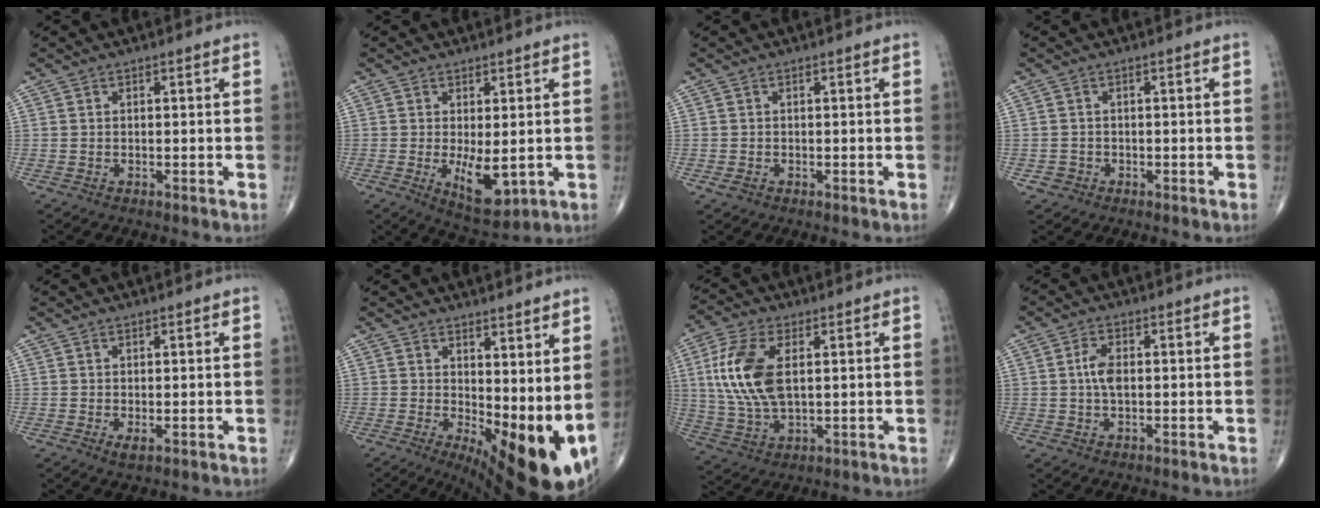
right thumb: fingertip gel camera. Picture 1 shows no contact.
{"total": 7.1, "force": [-0.8, 3.0, 6.4], "torque": [-0.093, -0.021, 0.001]}
{"total": 1.0, "force": [-0.3, 0.8, 0.6], "torque": [-0.012, -0.001, -0.005]}
{"total": 1.5, "force": [-0.6, 1.4, 0.1], "torque": [0.006, 0.007, -0.013]}
{"total": 1.5, "force": [-0.2, 0.7, 1.3], "torque": [-0.023, -0.005, -0.001]}
{"total": 15.8, "force": [1.5, 6.3, 14.4], "torque": [-0.206, -0.035, 0.039]}
{"total": 13.3, "force": [2.5, 6.9, 11.1], "torque": [-0.243, -0.003, 0.051]}
{"total": 3.8, "force": [0.2, 2.0, 3.3], "torque": [-0.068, 0.004, -0.001]}